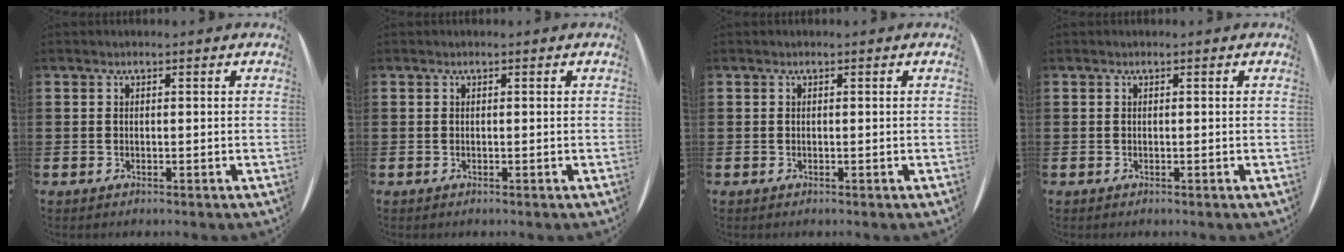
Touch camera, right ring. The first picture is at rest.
{"total": 0.0}
{"total": 0.0}
{"total": 0.0}